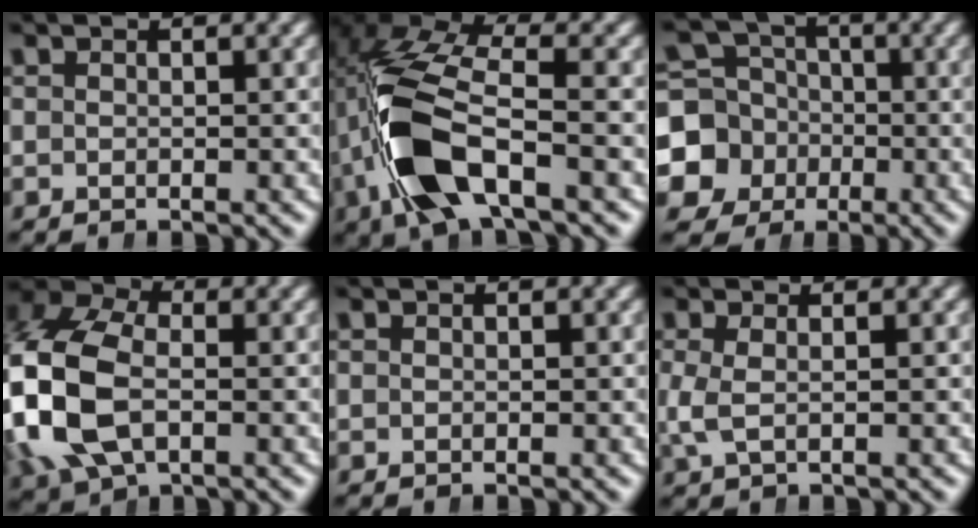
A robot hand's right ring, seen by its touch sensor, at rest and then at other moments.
{"total": 9.3, "force": [-0.5, 4.8, 7.9], "torque": [-0.177, -0.013, -0.005]}
{"total": 12.1, "force": [-2.6, 11.1, 3.8], "torque": [-0.078, -0.051, -0.041]}
{"total": 10.6, "force": [-0.1, 8.5, 6.3], "torque": [-0.180, -0.019, 0.001]}
{"total": 0.0}
{"total": 1.8, "force": [0.1, 0.7, 1.7], "torque": [-0.047, -0.007, 0.009]}